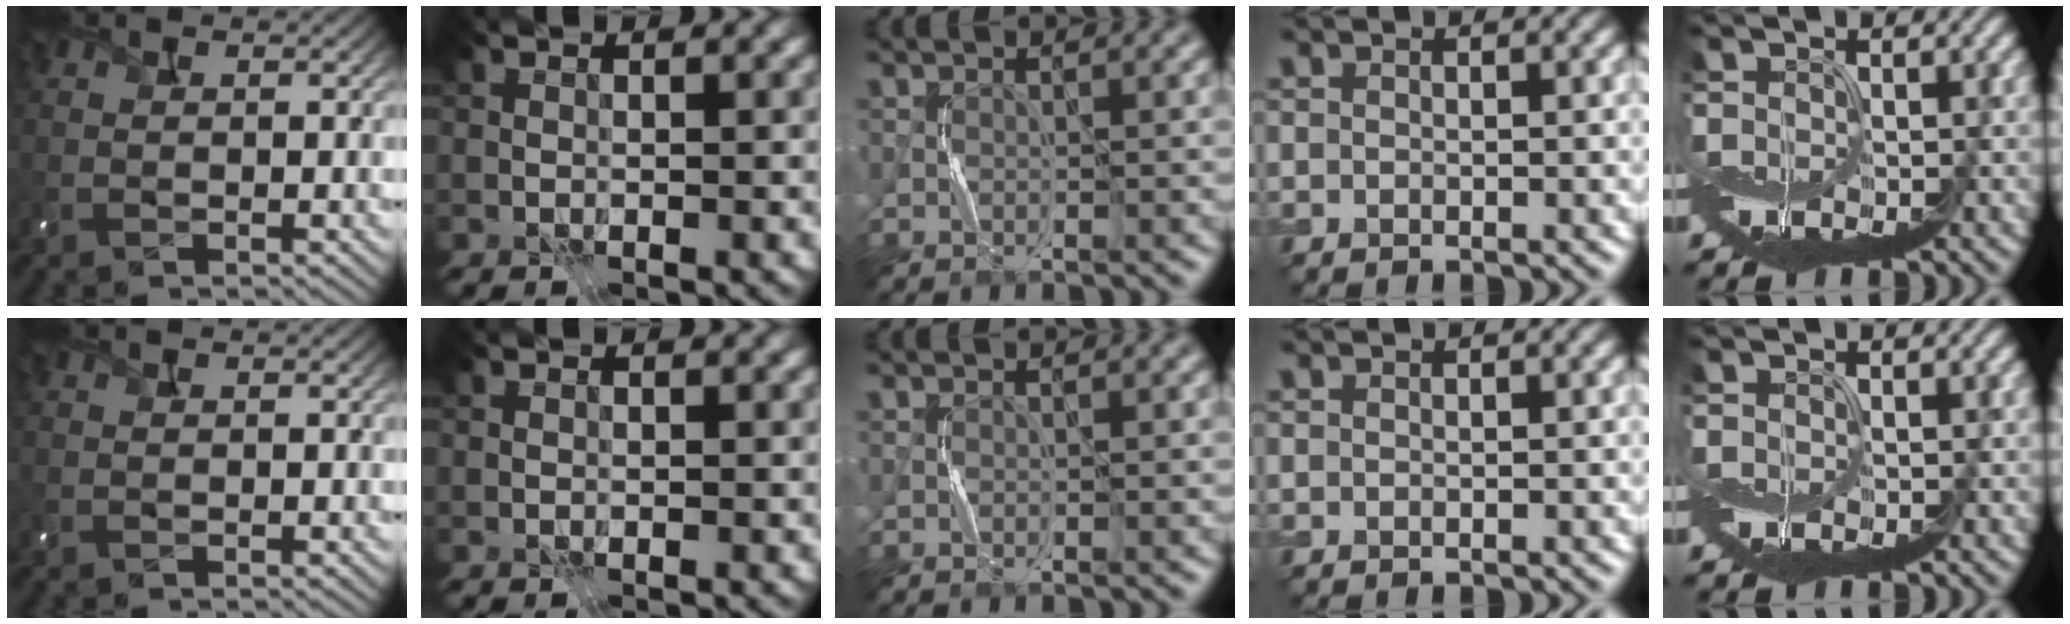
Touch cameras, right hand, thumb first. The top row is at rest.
{}